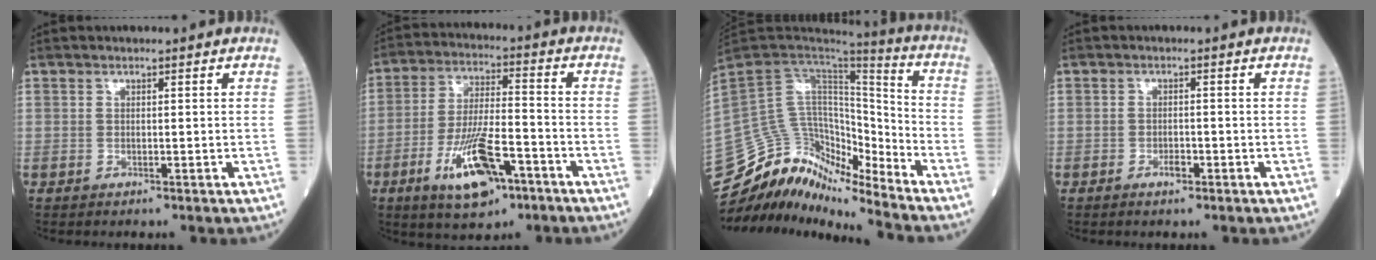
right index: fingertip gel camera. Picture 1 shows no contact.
{"total": 12.9, "force": [-6.3, 3.8, 10.6], "torque": [-0.206, -0.008, -0.106]}
{"total": 16.7, "force": [-15.9, 2.8, 4.4], "torque": [-0.073, 0.068, -0.284]}
{"total": 1.5, "force": [-0.8, 0.5, 1.2], "torque": [-0.020, 0.001, -0.012]}